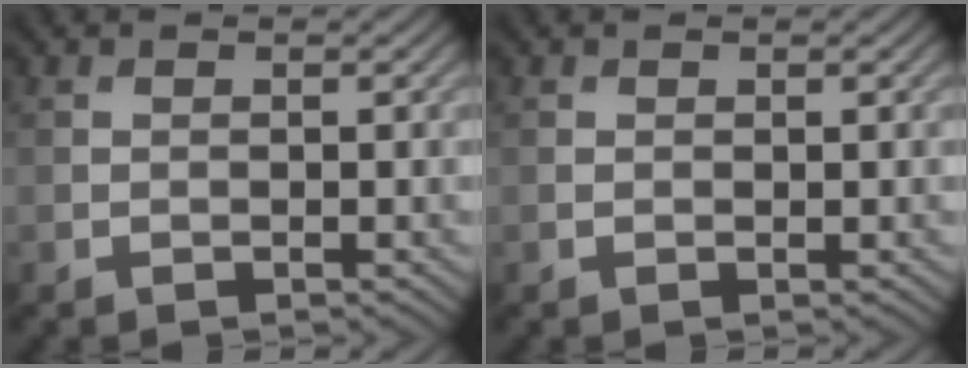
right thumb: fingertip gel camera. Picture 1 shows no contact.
{"total": 0.0}